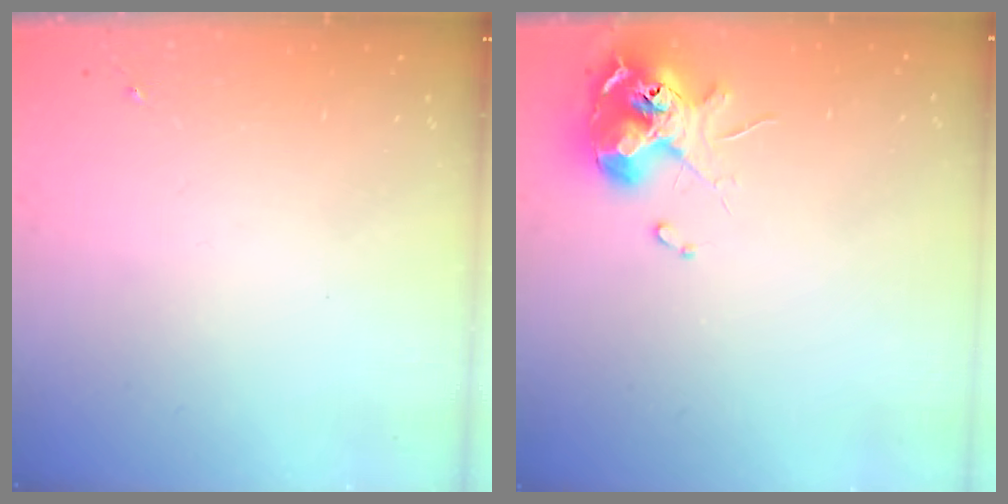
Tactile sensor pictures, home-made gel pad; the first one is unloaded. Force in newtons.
{"total": 11.6, "press": 11.5, "slide": 1.5}